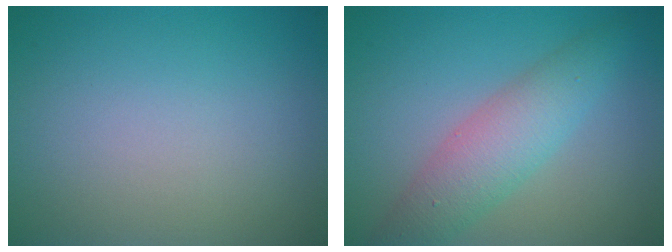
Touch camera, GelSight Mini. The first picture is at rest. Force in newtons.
{"total": 4.6, "press": 4.6, "slide": 0.1}